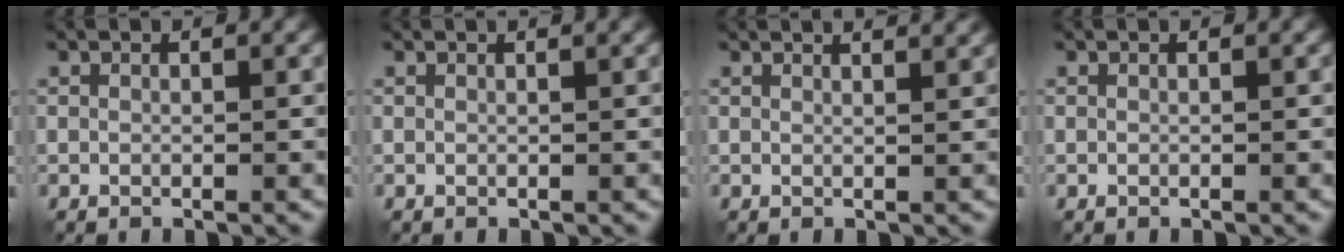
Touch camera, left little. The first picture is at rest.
{"total": 0.9, "force": [0.7, 0.2, 0.6], "torque": [-0.003, 0.002, 0.005]}
{"total": 3.6, "force": [2.8, 1.3, 1.8], "torque": [0.000, 0.018, 0.004]}
{"total": 0.0}